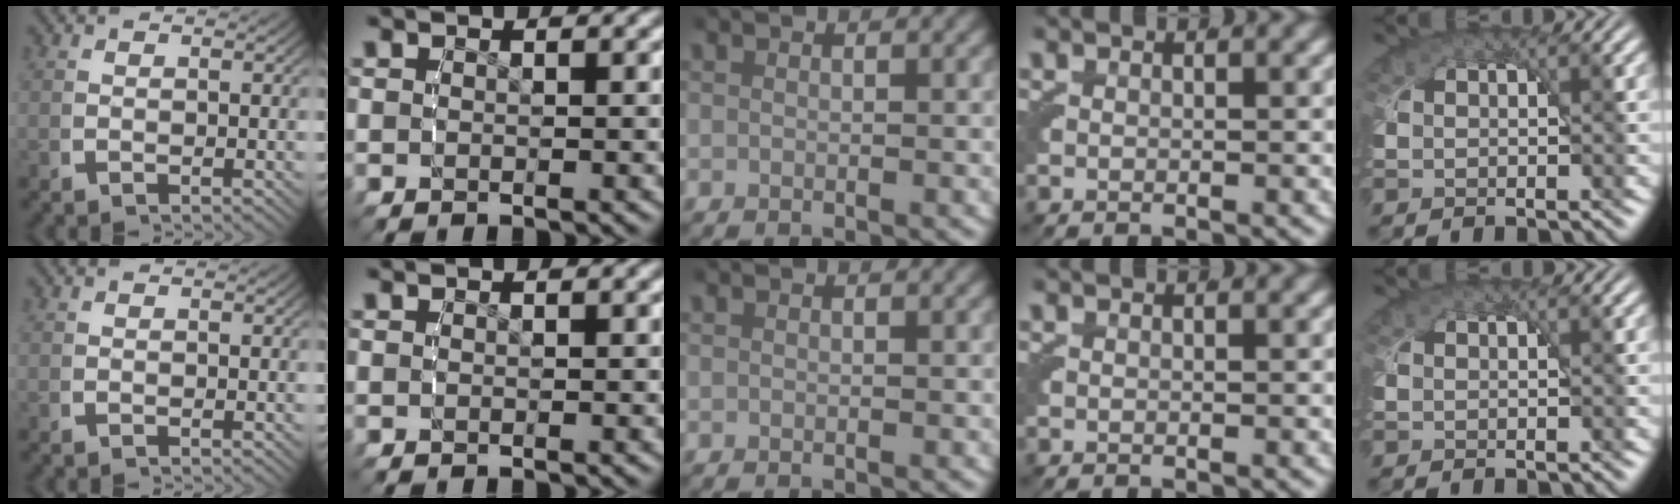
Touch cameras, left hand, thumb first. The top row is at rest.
{}